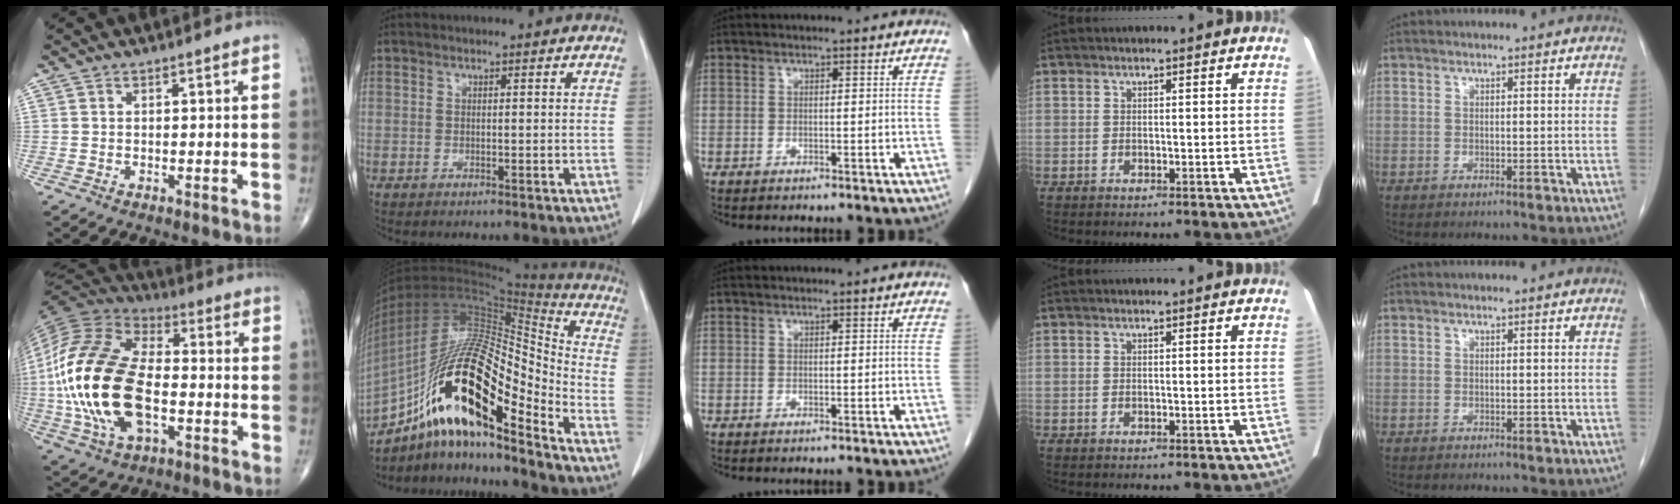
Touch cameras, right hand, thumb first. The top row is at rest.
{"thumb": {"total": 25.4, "force": [-3.5, 13.8, 21.1], "torque": [-0.442, 0.006, -0.063]}, "index": {"total": 24.8, "force": [-13.6, 5.5, 20.0], "torque": [-0.382, -0.002, -0.240]}}